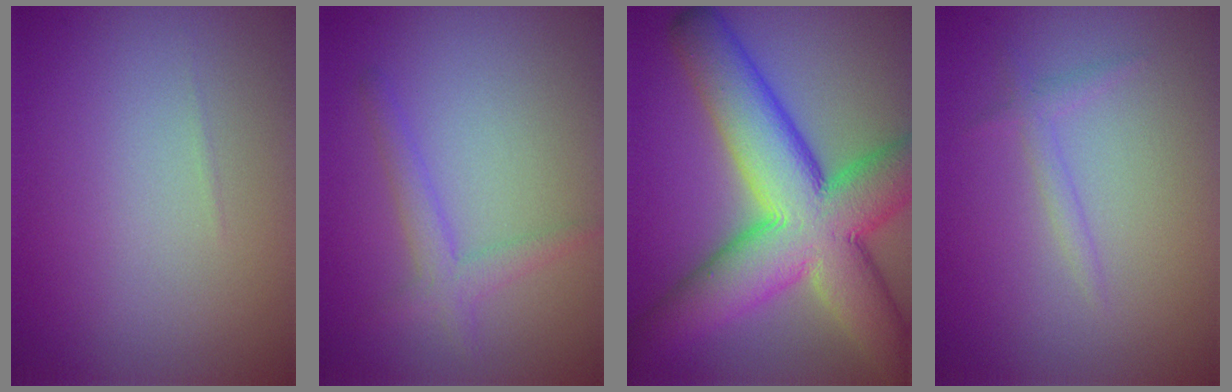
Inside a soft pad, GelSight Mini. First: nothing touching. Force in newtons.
{"total": 2.2, "press": 2.2, "slide": 0.1}
{"total": 13.8, "press": 13.8, "slide": 0.8}
{"total": 1.1, "press": 1.1, "slide": 0.2}